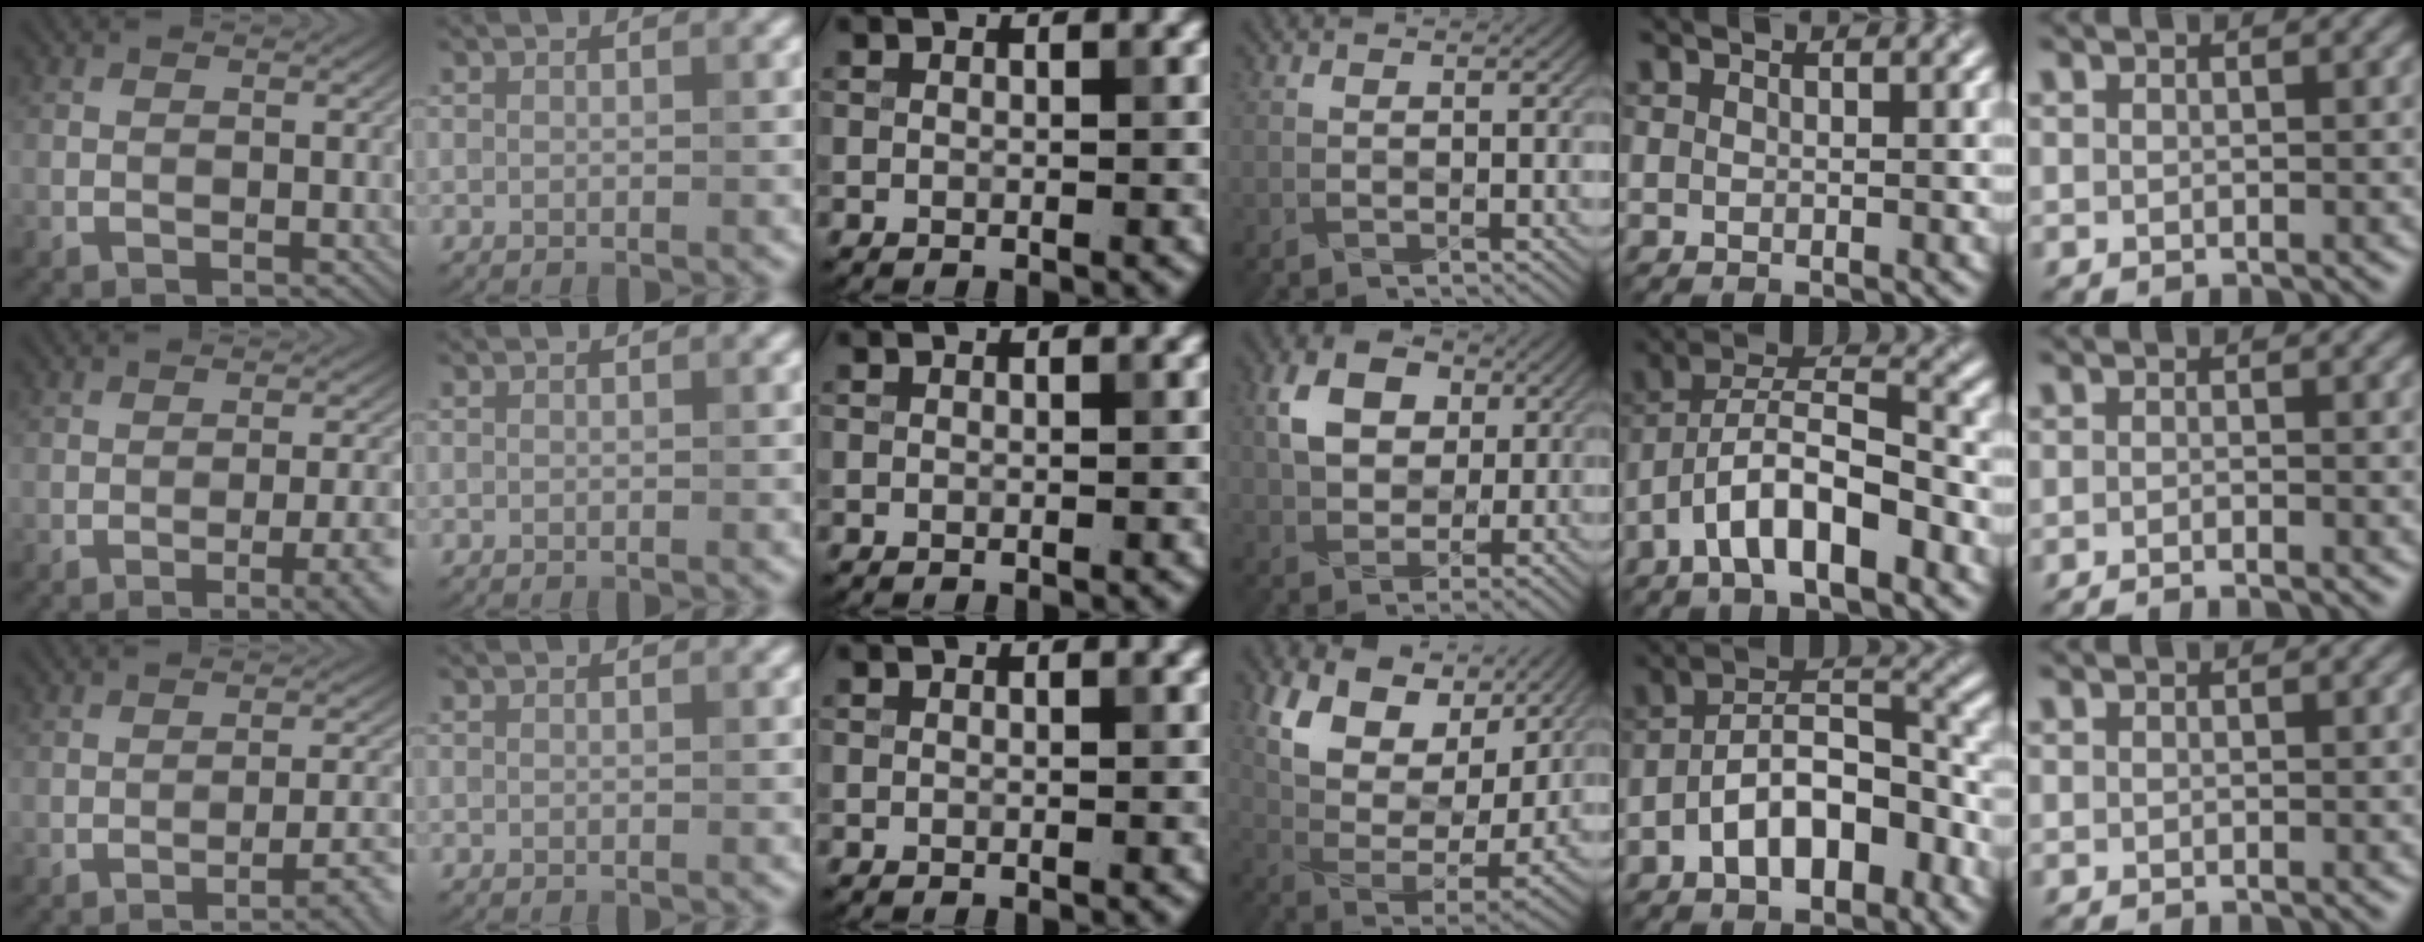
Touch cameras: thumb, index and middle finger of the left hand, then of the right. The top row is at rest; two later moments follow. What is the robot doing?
{"motion": "wrap", "object": "scarf"}